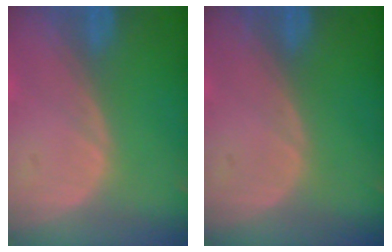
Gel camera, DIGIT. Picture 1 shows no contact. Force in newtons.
{"total": 0.0}